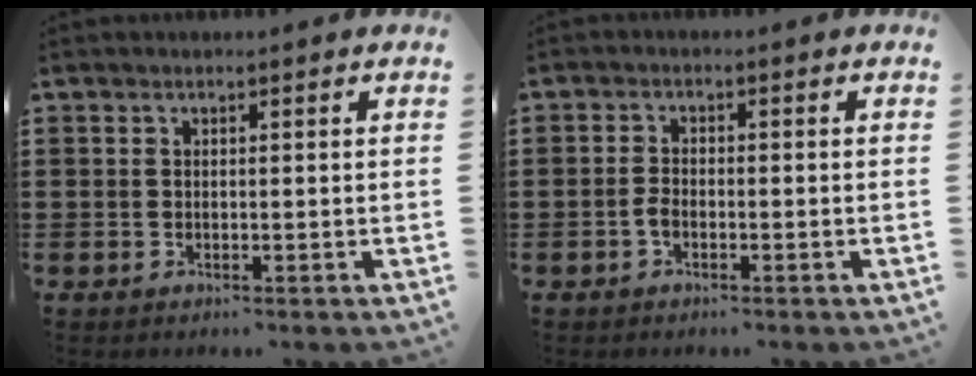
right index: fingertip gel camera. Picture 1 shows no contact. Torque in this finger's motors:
{"motor_torque": [1.25, 0.89, 0.18, 0.03]}